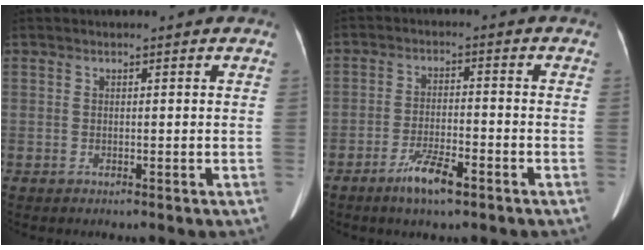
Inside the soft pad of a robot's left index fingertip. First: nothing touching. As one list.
[{"total": 5.8, "force": [-3.9, 1.1, 4.1], "torque": [-0.085, -0.007, -0.070]}]